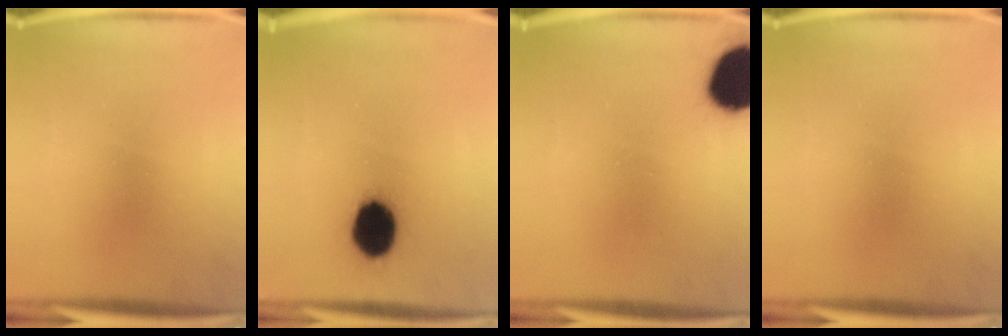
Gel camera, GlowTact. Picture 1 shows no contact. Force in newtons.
{"total": 12.7}
{"total": 17.8}
{"total": 0.0}